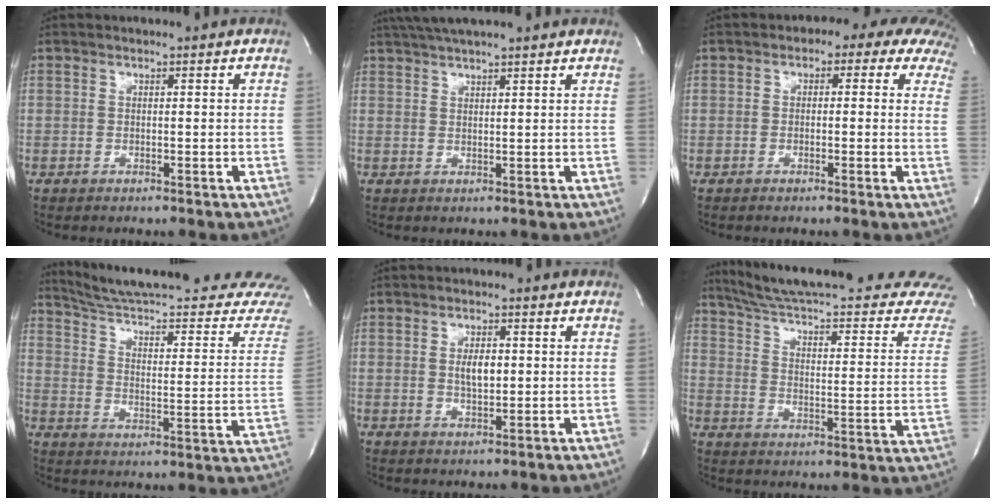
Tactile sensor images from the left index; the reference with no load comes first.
{"total": 9.1, "force": [7.8, 0.4, 4.8], "torque": [-0.083, 0.042, 0.110]}
{"total": 10.3, "force": [6.2, 4.7, 6.8], "torque": [-0.068, 0.030, 0.046]}
{"total": 26.7, "force": [25.1, -0.1, 9.1], "torque": [-0.129, -0.113, 0.323]}
{"total": 3.3, "force": [0.3, 1.3, 3.0], "torque": [-0.055, -0.001, 0.008]}
{"total": 27.2, "force": [25.0, 0.8, 10.8], "torque": [-0.160, -0.094, 0.319]}